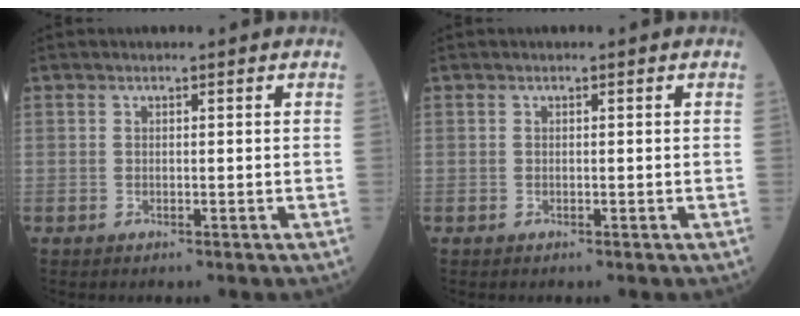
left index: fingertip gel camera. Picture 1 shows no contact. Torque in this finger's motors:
{"motor_torque": [0.00, 0.00, 0.00, 0.00]}